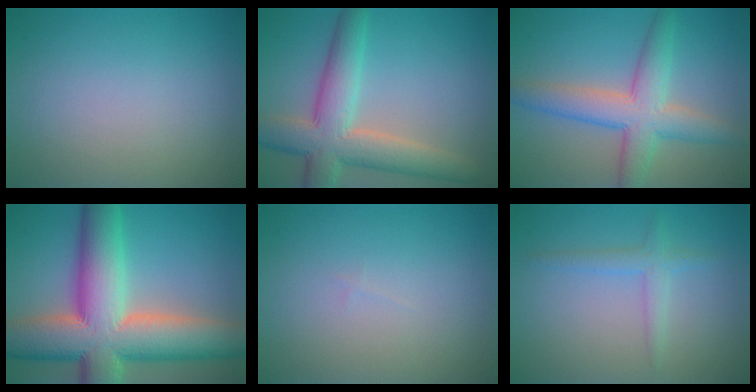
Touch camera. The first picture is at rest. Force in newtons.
{"total": 7.4, "press": 7.4, "slide": 0.3}
{"total": 5.9, "press": 5.9, "slide": 0.1}
{"total": 15.0, "press": 15.0, "slide": 1.0}
{"total": 0.0}
{"total": 1.8, "press": 1.8, "slide": 0.2}